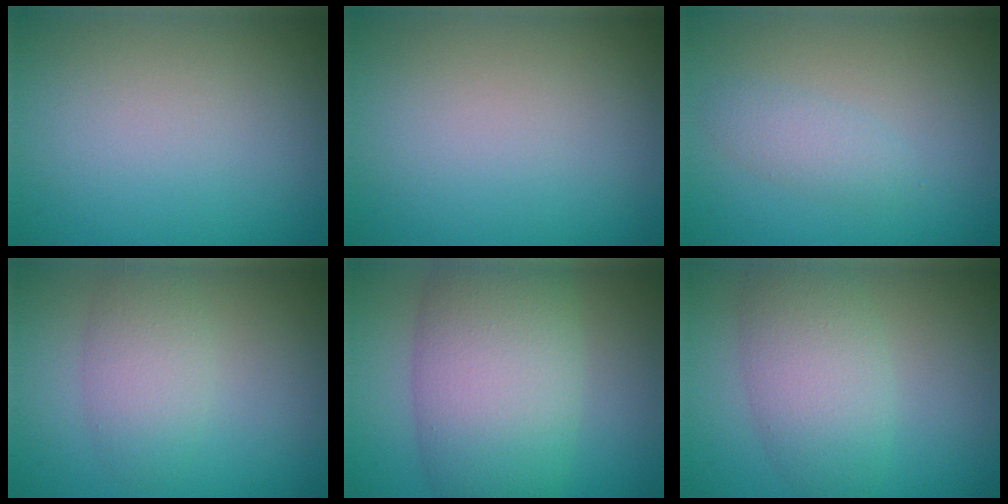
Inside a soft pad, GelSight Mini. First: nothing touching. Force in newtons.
{"total": 0.0}
{"total": 1.7, "press": 1.7, "slide": 0.0}
{"total": 3.2, "press": 3.2, "slide": 0.1}
{"total": 9.8, "press": 9.8, "slide": 0.6}
{"total": 5.1, "press": 5.1, "slide": 0.2}